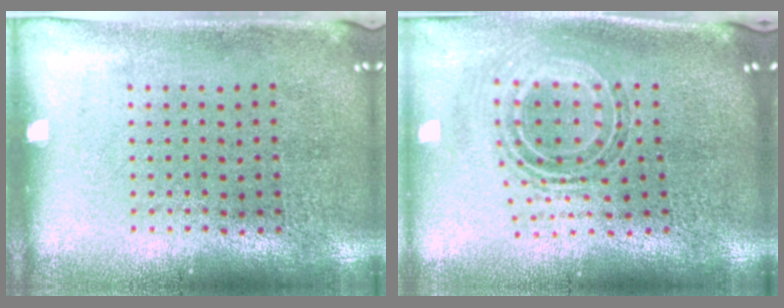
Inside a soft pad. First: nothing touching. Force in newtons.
{"total": 0.9, "press": 0.9, "slide": 0.4}